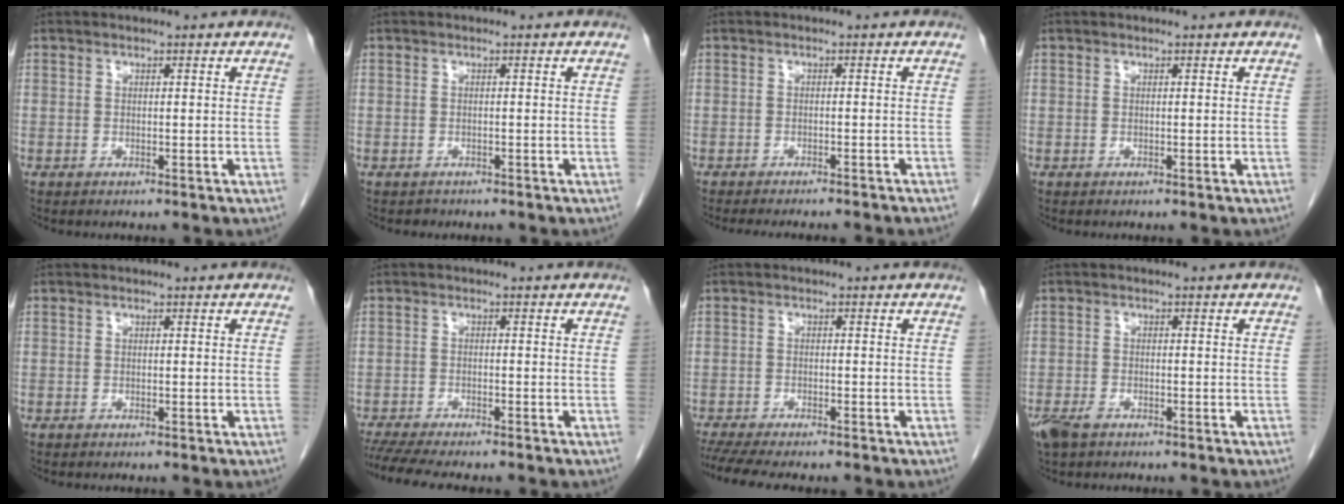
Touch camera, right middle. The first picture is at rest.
{"total": 0.8, "force": [-0.7, 0.4, -0.1], "torque": [-0.011, -0.001, -0.011]}
{"total": 11.1, "force": [-10.1, 0.9, 4.7], "torque": [-0.046, -0.016, -0.119]}
{"total": 0.0}
{"total": 0.0}
{"total": 10.5, "force": [-9.1, 1.3, 5.0], "torque": [-0.071, -0.010, -0.134]}
{"total": 9.9, "force": [-8.4, 1.6, 4.9], "torque": [-0.071, -0.007, -0.124]}
{"total": 4.0, "force": [-2.8, 1.8, 2.2], "torque": [-0.048, -0.007, -0.048]}